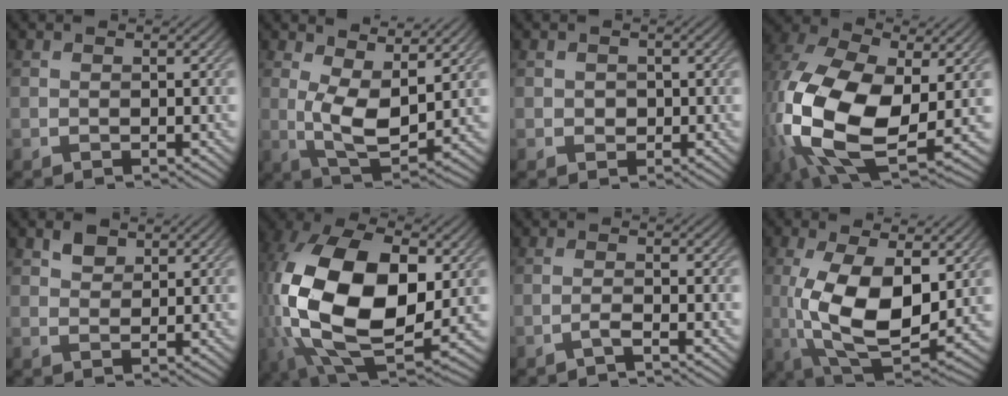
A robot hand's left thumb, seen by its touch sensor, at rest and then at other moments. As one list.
[{"total": 7.3, "force": [2.4, 3.2, 6.1], "torque": [-0.125, -0.007, 0.041]}, {"total": 1.2, "force": [0.1, 1.1, 0.2], "torque": [-0.007, -0.005, -0.004]}, {"total": 18.7, "force": [-2.2, 11.4, 14.7], "torque": [-0.342, -0.032, -0.024]}, {"total": 2.0, "force": [1.6, 1.1, 0.7], "torque": [-0.016, 0.002, 0.028]}, {"total": 20.2, "force": [2.0, 13.1, 15.3], "torque": [-0.360, -0.041, 0.069]}, {"total": 1.5, "force": [-1.0, 0.0, 1.1], "torque": [-0.018, 0.010, -0.033]}, {"total": 13.3, "force": [0.8, 6.6, 11.6], "torque": [-0.244, -0.011, 0.021]}]